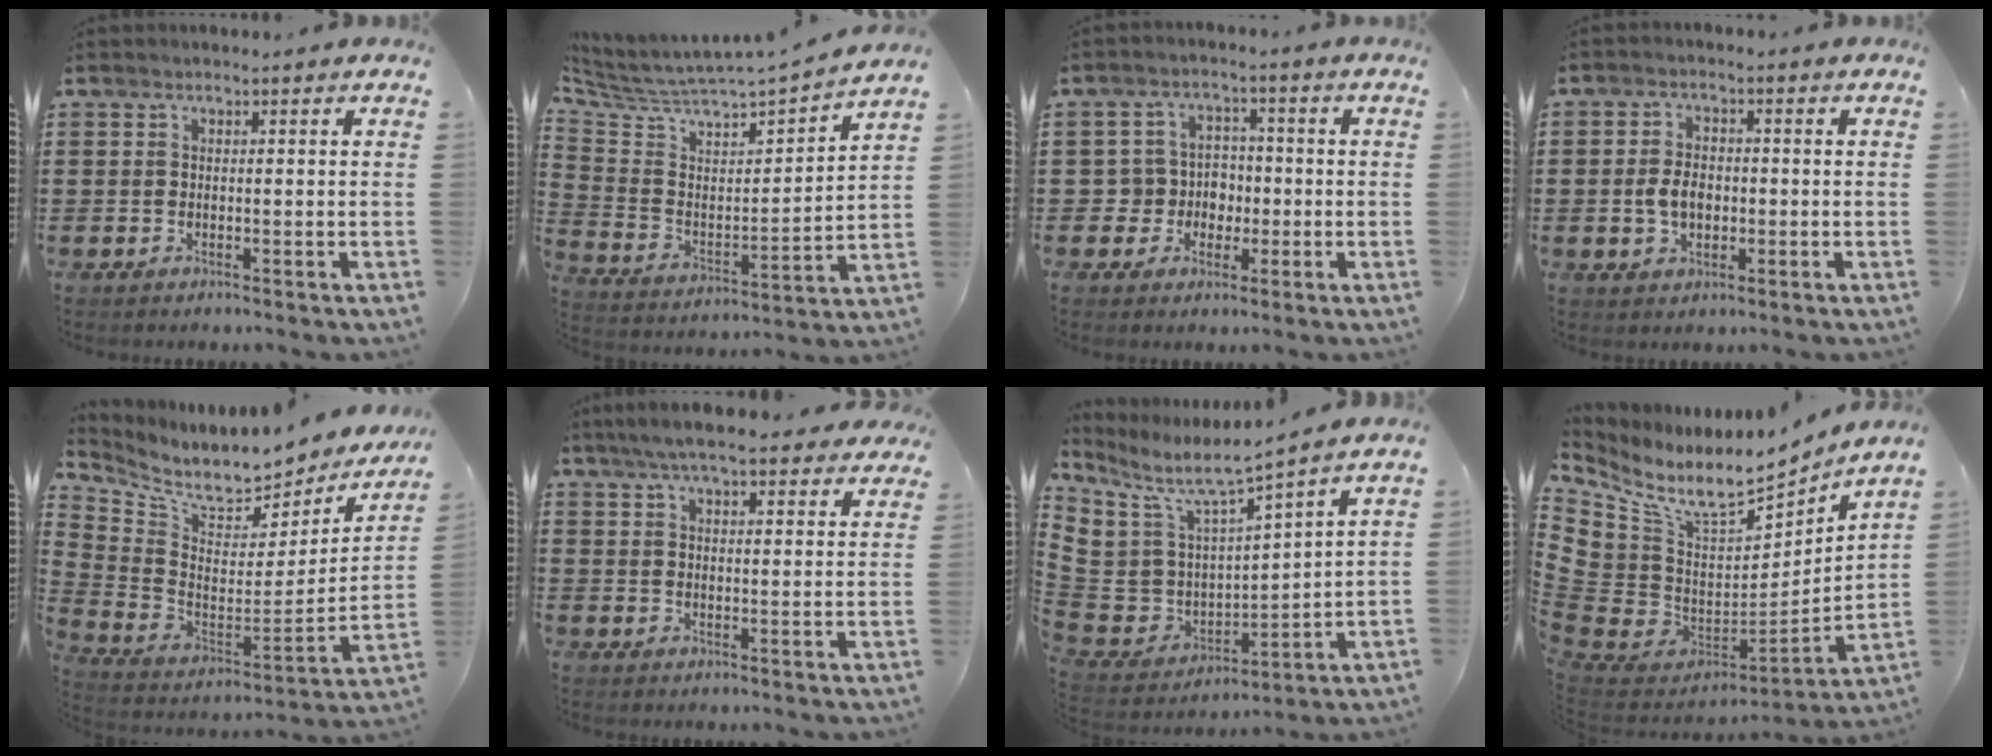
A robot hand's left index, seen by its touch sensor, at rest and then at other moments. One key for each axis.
{"total": 3.4, "fx": 3.2, "fy": 0.3, "fz": 0.8, "tx": -0.042, "ty": -0.050, "tz": 0.045}
{"total": 4.8, "fx": -0.8, "fy": 4.6, "fz": 1.2, "tx": -0.042, "ty": 0.013, "tz": -0.016}
{"total": 4.4, "fx": -0.5, "fy": 2.8, "fz": 3.3, "tx": -0.063, "ty": 0.002, "tz": -0.014}
{"total": 7.1, "fx": 6.1, "fy": 1.7, "fz": 3.1, "tx": -0.092, "ty": -0.058, "tz": 0.102}
{"total": 6.5, "fx": 5.9, "fy": 0.6, "fz": 2.6, "tx": -0.068, "ty": -0.014, "tz": 0.107}
{"total": 8.1, "fx": 6.5, "fy": 3.1, "fz": 3.7, "tx": -0.111, "ty": -0.049, "tz": 0.113}
{"total": 10.1, "fx": 7.8, "fy": 4.8, "fz": 4.2, "tx": -0.121, "ty": -0.062, "tz": 0.137}